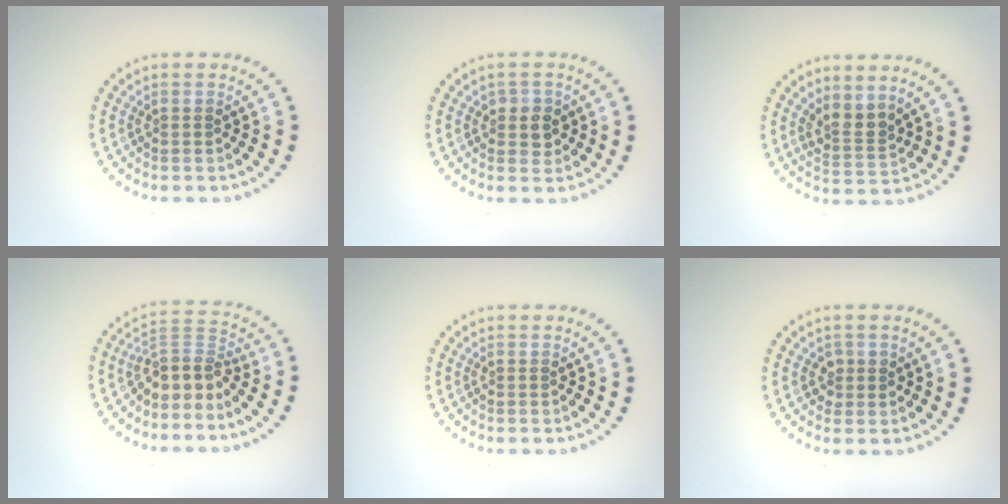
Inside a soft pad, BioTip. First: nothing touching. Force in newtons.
{"total": 2.0, "press": 1.8, "slide": 0.7}
{"total": 2.6, "press": 1.9, "slide": 1.8}
{"total": 3.7, "press": 2.7, "slide": 2.5}
{"total": 0.0}
{"total": 1.2, "press": 1.1, "slide": 0.4}